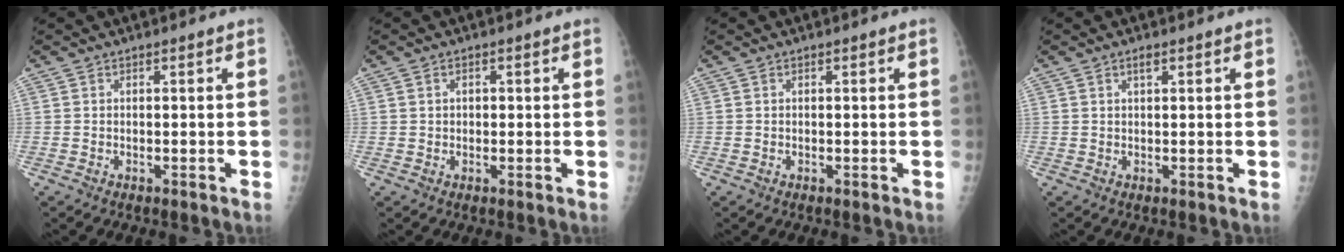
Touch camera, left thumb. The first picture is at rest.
{"total": 1.3, "force": [0.3, 1.2, 0.5], "torque": [-0.004, 0.001, 0.005]}
{"total": 0.0}
{"total": 1.5, "force": [0.9, 0.6, 1.1], "torque": [-0.016, -0.002, 0.013]}